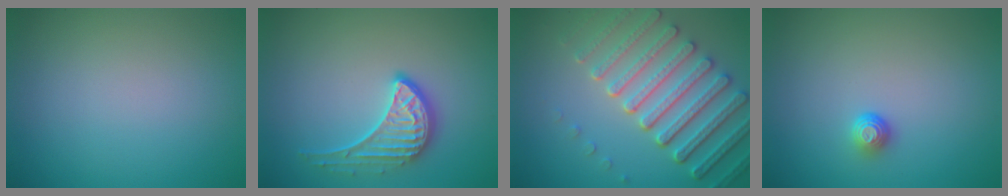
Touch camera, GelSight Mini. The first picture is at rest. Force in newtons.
{"total": 3.5, "press": 3.0, "slide": 1.7}
{"total": 7.1, "press": 5.4, "slide": 4.5}
{"total": 1.2, "press": 0.9, "slide": 0.8}